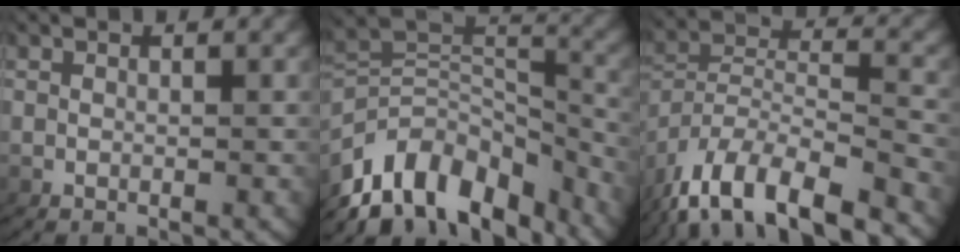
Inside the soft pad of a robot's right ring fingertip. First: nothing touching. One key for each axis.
{"total": 13.1, "fx": -6.9, "fy": 8.9, "fz": 6.7, "tx": -0.123, "ty": -0.042, "tz": -0.101}
{"total": 8.7, "fx": -5.3, "fy": 4.6, "fz": 5.2, "tx": -0.094, "ty": -0.016, "tz": -0.082}